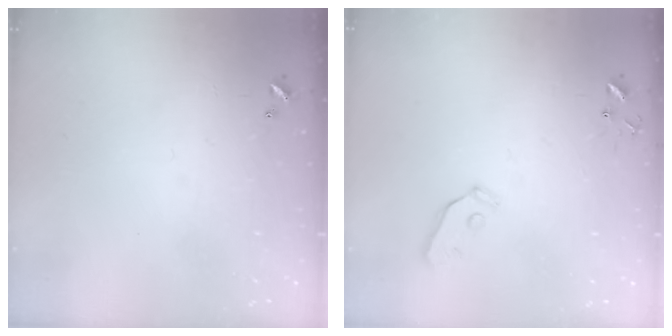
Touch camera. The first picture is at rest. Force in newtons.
{"total": 3.7, "press": 3.6, "slide": 0.8}